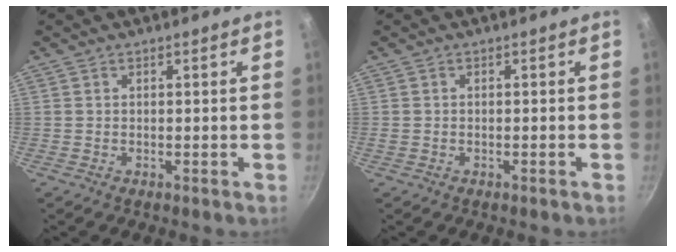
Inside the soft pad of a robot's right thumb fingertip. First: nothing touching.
{"total": 0.5, "force": [-0.3, 0.3, 0.3], "torque": [-0.011, 0.004, -0.003]}